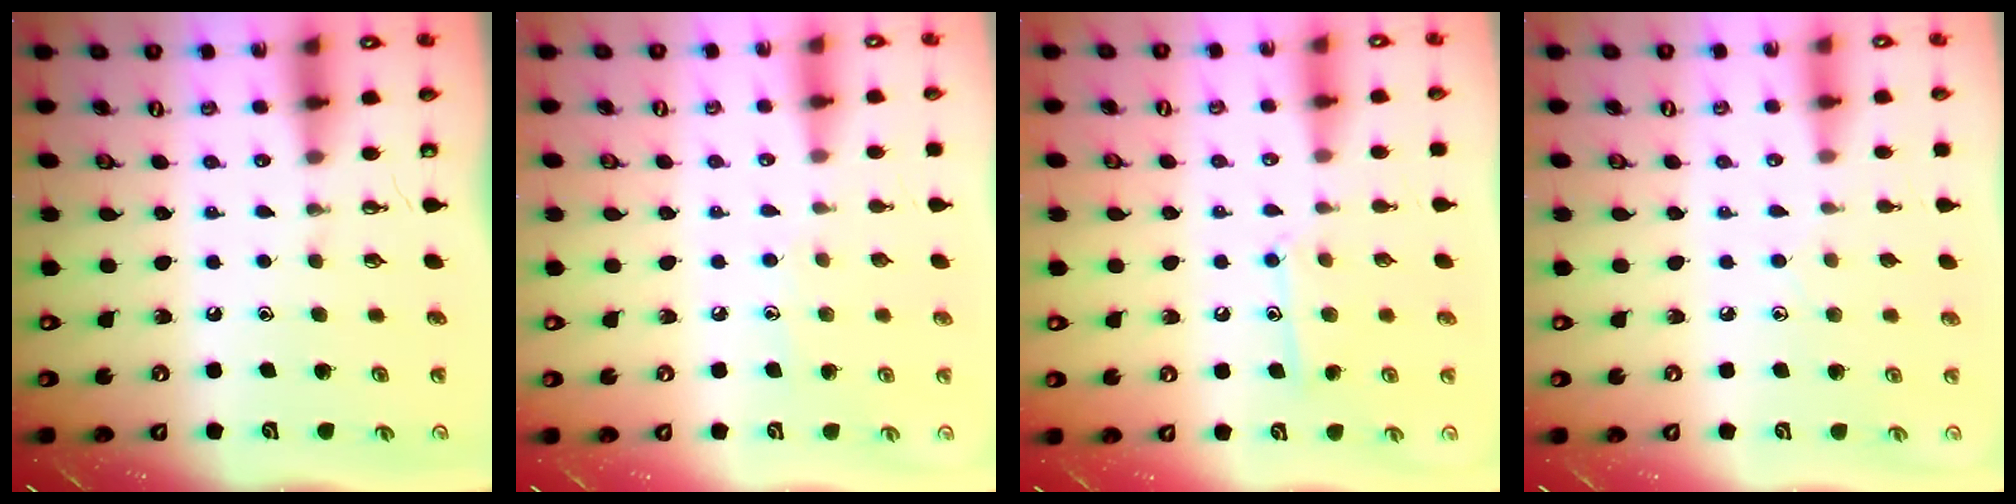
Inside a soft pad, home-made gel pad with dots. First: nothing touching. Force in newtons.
{"total": 5.4, "press": 5.4, "slide": 0.5}
{"total": 9.6, "press": 9.6, "slide": 0.8}
{"total": 5.7, "press": 5.7, "slide": 0.7}